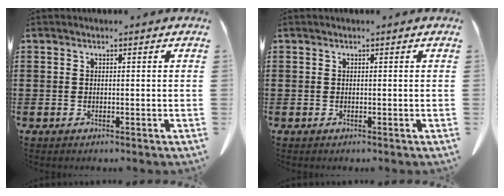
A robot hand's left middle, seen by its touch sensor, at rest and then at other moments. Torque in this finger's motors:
{"motor_torque": [-0.88, 0.88, 0.00, -0.01]}